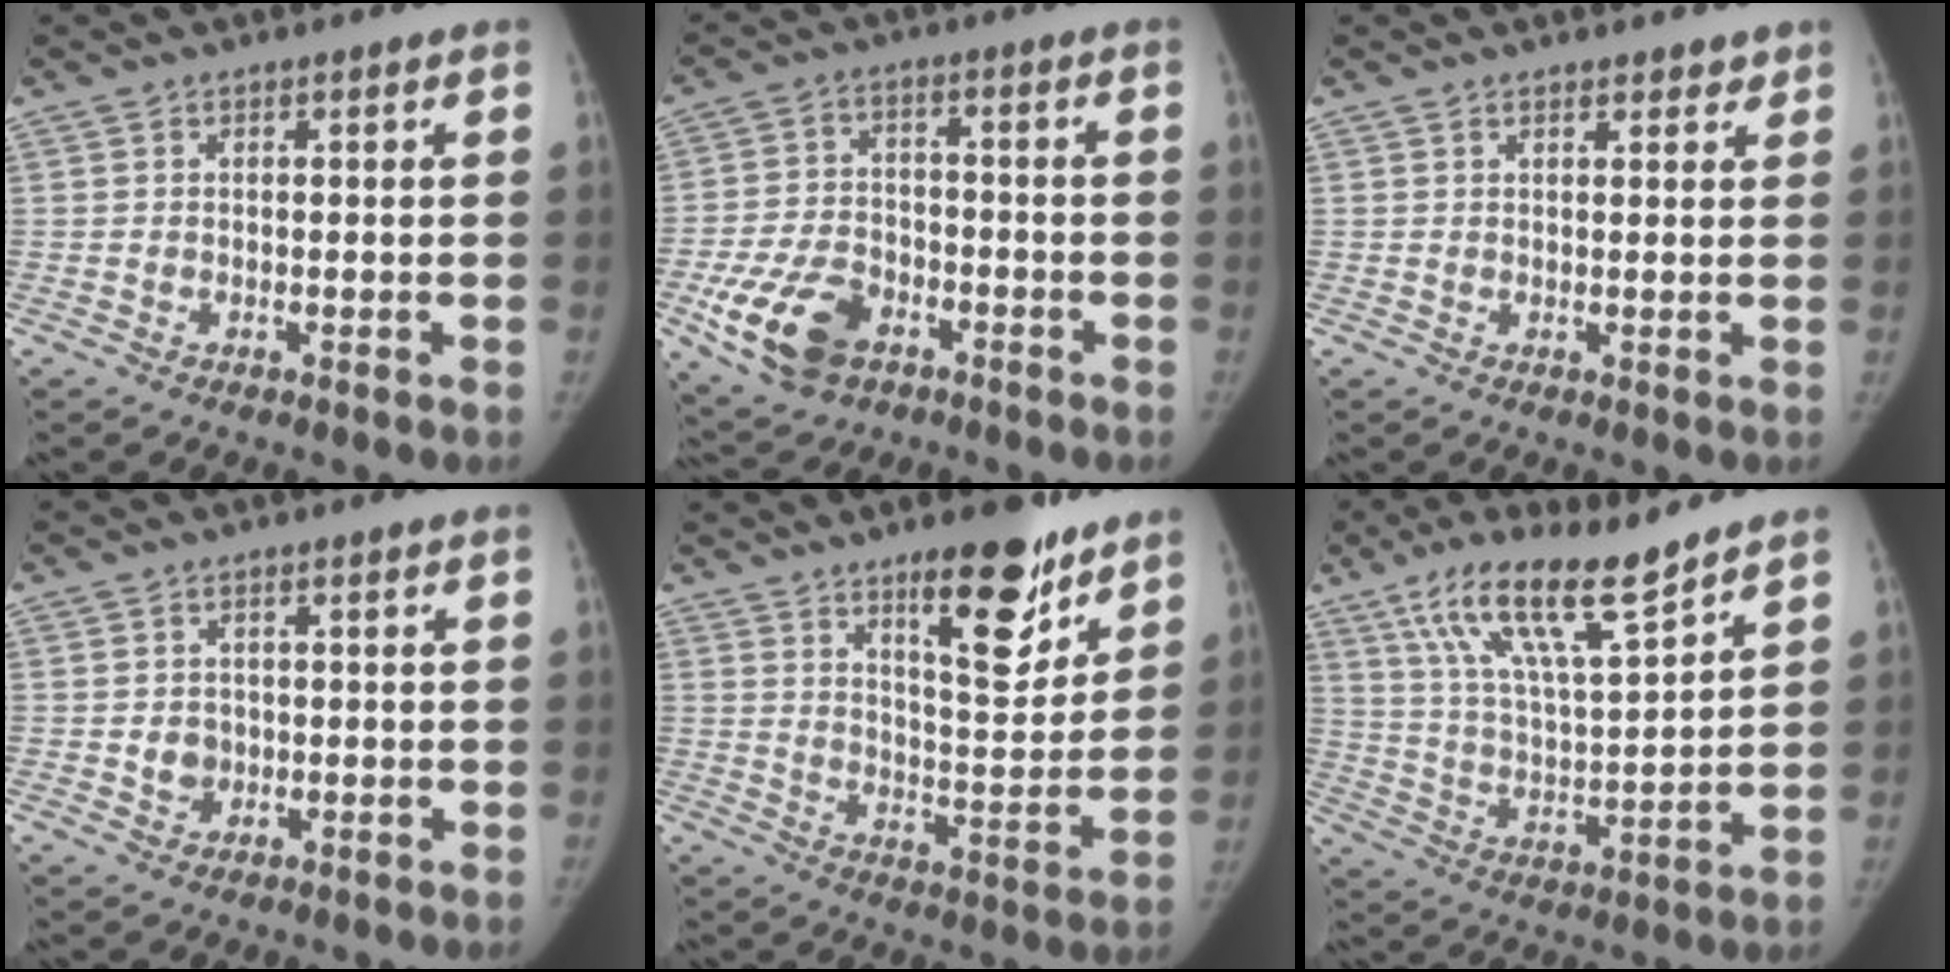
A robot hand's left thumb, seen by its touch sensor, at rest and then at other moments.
{"total": 12.7, "force": [-6.0, 8.2, 7.7], "torque": [-0.135, 0.021, -0.101]}
{"total": 2.5, "force": [2.1, 1.1, 0.9], "torque": [0.006, -0.008, 0.024]}
{"total": 2.8, "force": [-0.2, 2.5, 1.1], "torque": [-0.005, 0.003, 0.001]}
{"total": 15.2, "force": [10.0, 4.9, 10.3], "torque": [-0.112, -0.072, 0.157]}
{"total": 15.9, "force": [11.0, 3.2, 11.1], "torque": [-0.188, -0.054, 0.210]}